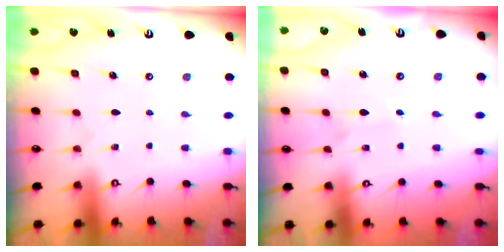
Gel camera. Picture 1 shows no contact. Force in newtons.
{"total": 3.5, "press": 3.5, "slide": 0.4}